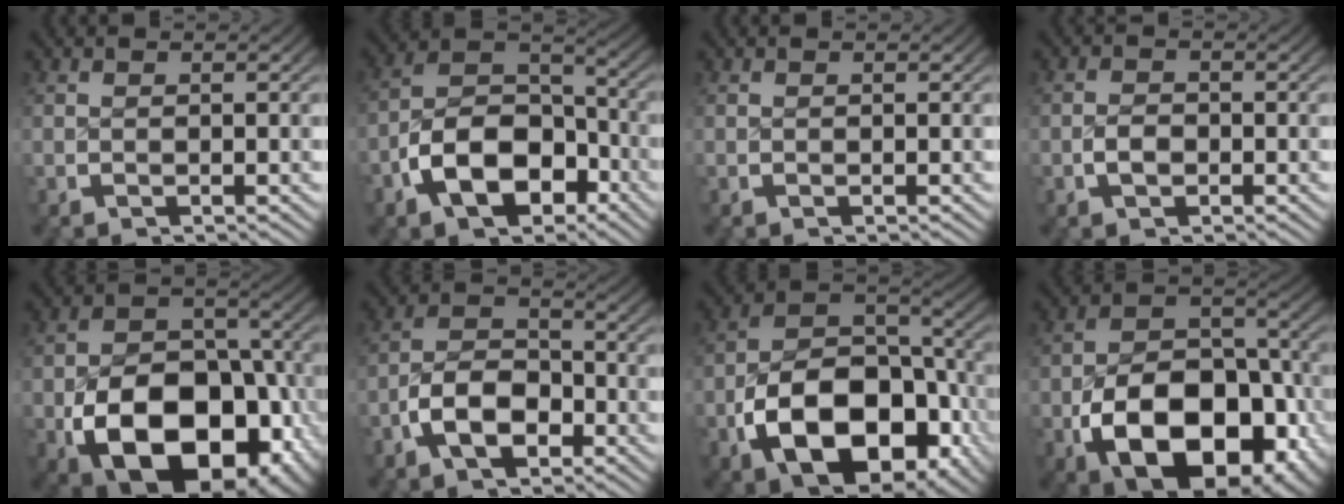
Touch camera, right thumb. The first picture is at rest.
{"total": 9.8, "force": [-3.5, 6.5, 6.5], "torque": [-0.138, -0.023, -0.049]}
{"total": 0.0}
{"total": 1.9, "force": [-0.7, 1.3, 1.2], "torque": [-0.029, -0.004, -0.010]}
{"total": 19.6, "force": [-5.3, 12.8, 13.9], "torque": [-0.266, -0.079, -0.048]}
{"total": 7.0, "force": [-2.5, 4.7, 4.5], "torque": [-0.086, -0.010, -0.044]}
{"total": 15.9, "force": [-4.3, 10.2, 11.5], "torque": [-0.232, -0.045, -0.047]}
{"total": 17.8, "force": [-4.7, 11.3, 12.8], "torque": [-0.258, -0.069, -0.043]}